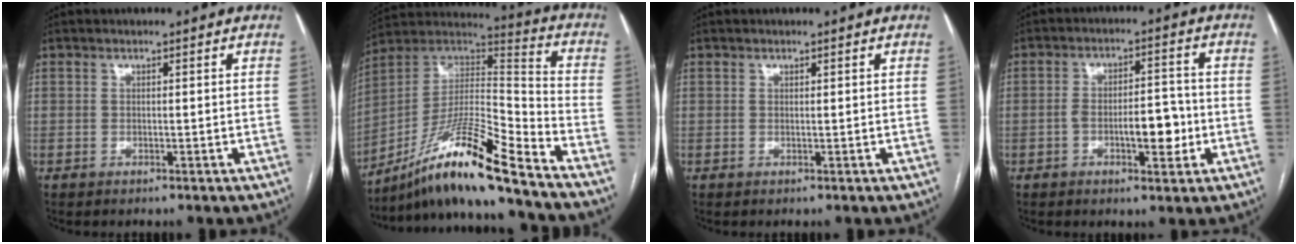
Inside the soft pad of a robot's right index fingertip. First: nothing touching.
{"total": 17.6, "force": [-13.3, -0.3, 11.6], "torque": [-0.212, 0.014, -0.238]}
{"total": 0.0}
{"total": 7.1, "force": [-2.0, 2.5, 6.4], "torque": [-0.102, 0.015, -0.026]}